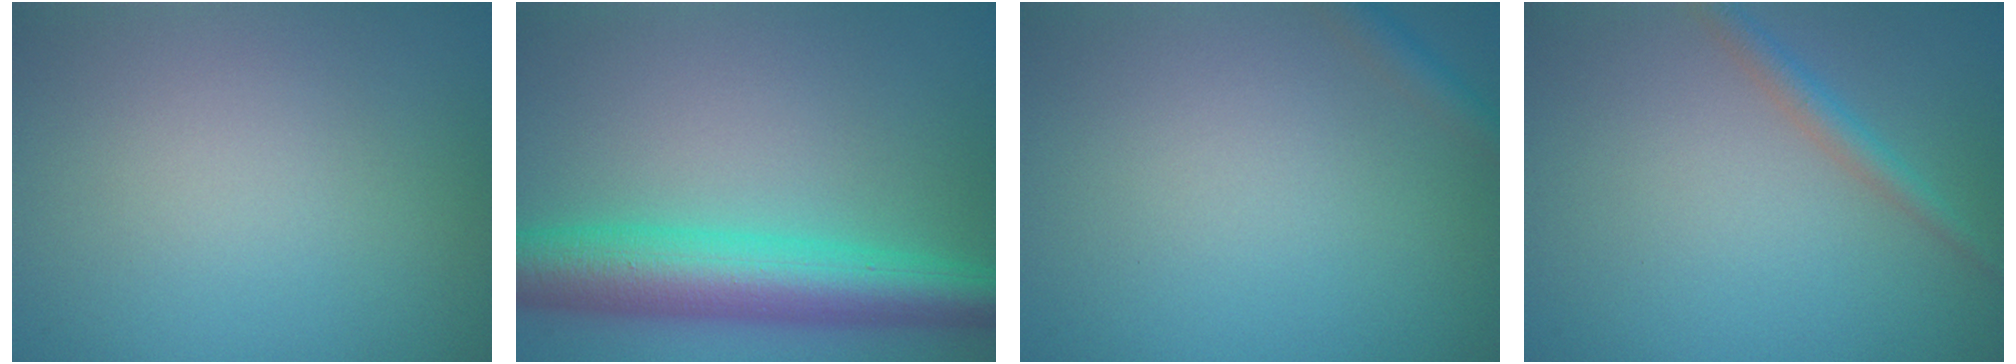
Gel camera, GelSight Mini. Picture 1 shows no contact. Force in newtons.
{"total": 7.9, "press": 7.9, "slide": 0.4}
{"total": 1.5, "press": 1.5, "slide": 0.0}
{"total": 1.8, "press": 1.8, "slide": 0.0}